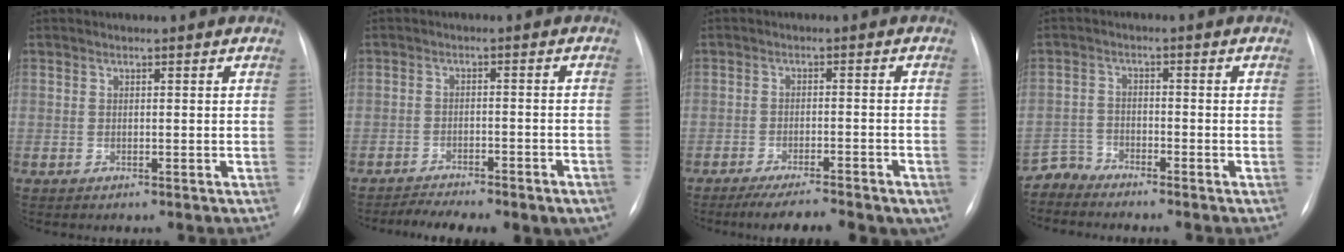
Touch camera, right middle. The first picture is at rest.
{"total": 10.6, "force": [-8.3, 2.7, 6.0], "torque": [-0.082, 0.008, -0.112]}
{"total": 12.6, "force": [-9.6, 2.6, 7.7], "torque": [-0.088, -0.013, -0.132]}
{"total": 3.0, "force": [-2.8, 0.0, -1.1], "torque": [0.024, -0.015, -0.055]}